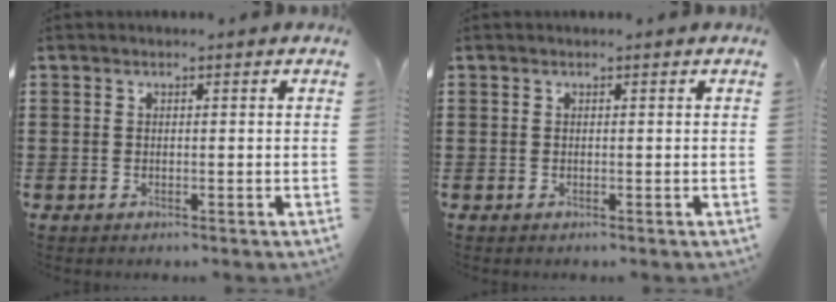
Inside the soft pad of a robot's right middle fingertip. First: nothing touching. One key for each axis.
{"total": 0.0}